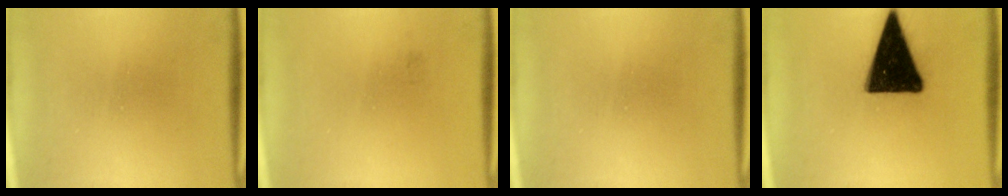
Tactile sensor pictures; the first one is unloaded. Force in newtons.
{"total": 0.7}
{"total": 0.0}
{"total": 18.3}